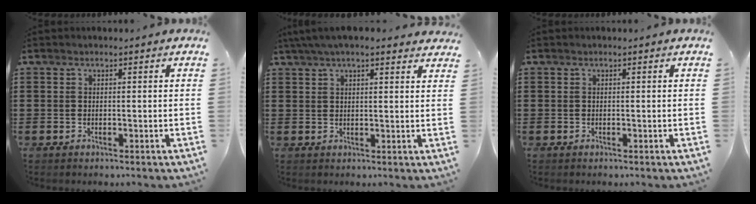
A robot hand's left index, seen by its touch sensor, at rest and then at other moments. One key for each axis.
{"total": 4.4, "fx": 3.7, "fy": 0.5, "fz": 2.3, "tx": -0.055, "ty": 0.001, "tz": 0.067}
{"total": 0.0}